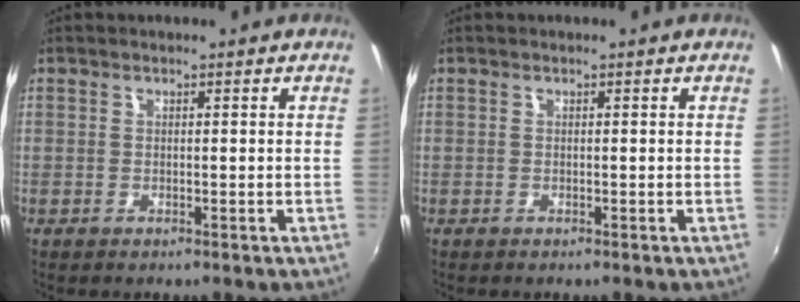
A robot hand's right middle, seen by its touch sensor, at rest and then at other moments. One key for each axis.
{"total": 0.0}